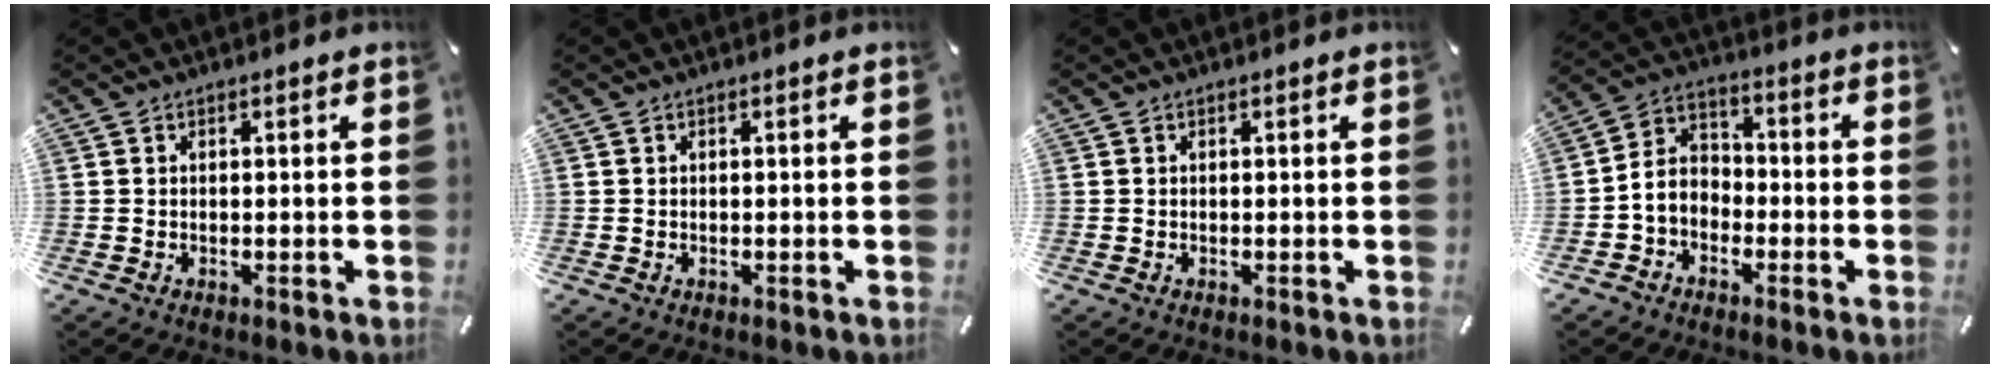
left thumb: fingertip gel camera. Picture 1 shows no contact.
{"total": 0.0}
{"total": 0.0}
{"total": 5.9, "force": [-2.6, 4.8, 2.0], "torque": [-0.059, 0.010, -0.057]}